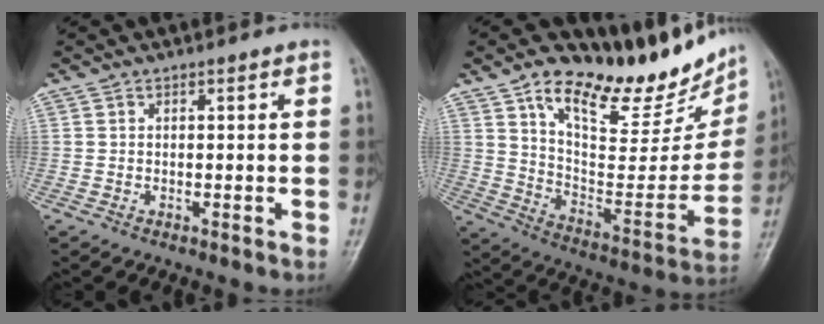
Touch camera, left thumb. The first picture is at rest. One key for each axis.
{"total": 22.0, "fx": 16.6, "fy": 7.4, "fz": 12.4, "tx": -0.125, "ty": -0.092, "tz": 0.267}